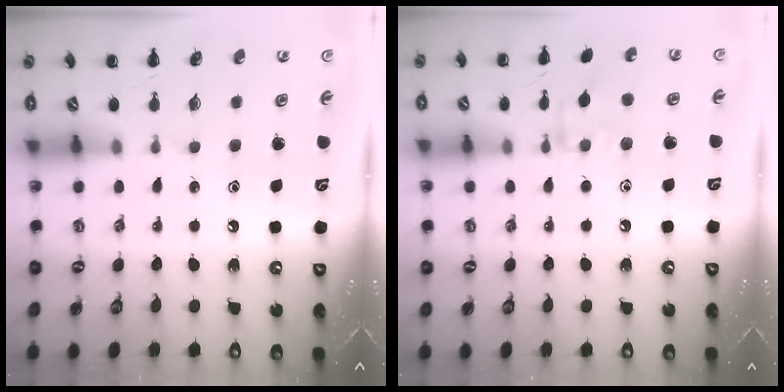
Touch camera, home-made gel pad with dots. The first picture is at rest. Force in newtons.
{"total": 7.4, "press": 7.3, "slide": 1.4}